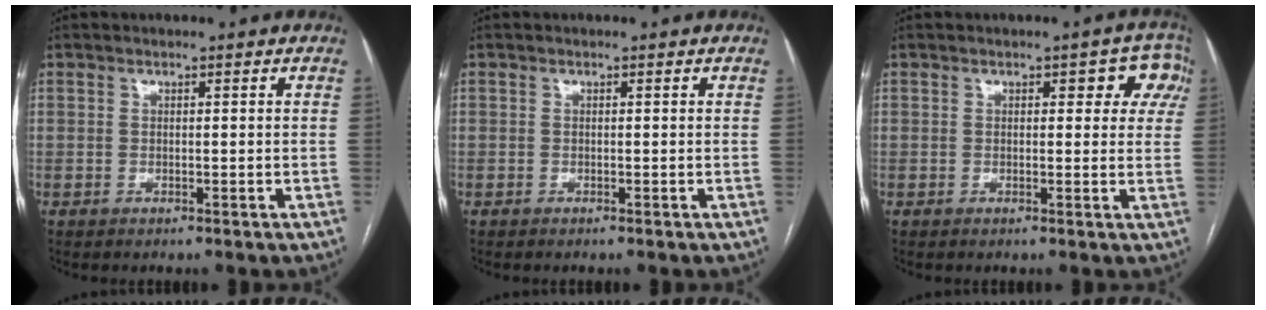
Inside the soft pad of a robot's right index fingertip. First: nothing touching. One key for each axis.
{"total": 0.0}
{"total": 5.1, "fx": 1.9, "fy": 2.8, "fz": 3.8, "tx": -0.018, "ty": 0.018, "tz": 0.014}